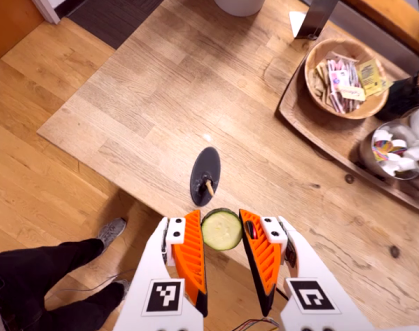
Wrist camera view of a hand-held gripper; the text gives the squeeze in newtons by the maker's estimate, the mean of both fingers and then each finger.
{"total": 7.9, "left": 8.3, "right": 7.5}